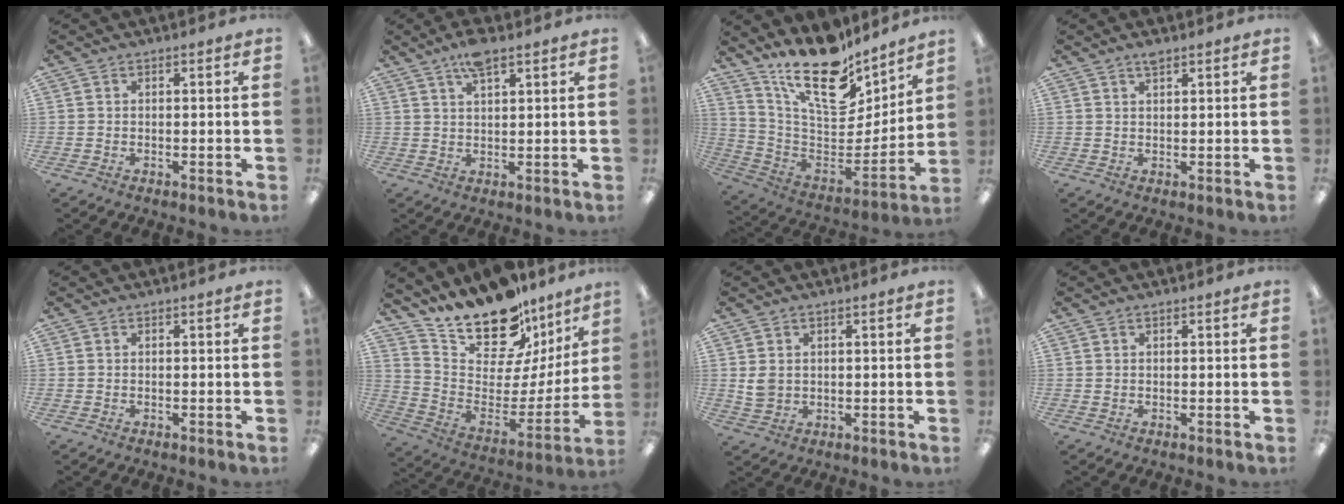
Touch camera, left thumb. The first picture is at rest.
{"total": 5.6, "force": [3.9, 1.5, 3.6], "torque": [-0.065, -0.009, 0.065]}
{"total": 21.0, "force": [16.0, 8.1, 10.9], "torque": [-0.180, -0.122, 0.280]}
{"total": 2.0, "force": [1.7, 0.4, 1.0], "torque": [-0.016, -0.003, 0.029]}
{"total": 0.0}
{"total": 18.8, "force": [16.7, 6.9, 5.4], "torque": [-0.110, -0.137, 0.296]}
{"total": 3.7, "force": [1.1, 2.9, 2.0], "torque": [-0.031, 0.001, 0.021]}
{"total": 0.5, "force": [0.4, 0.2, 0.2], "torque": [-0.005, 0.003, 0.007]}